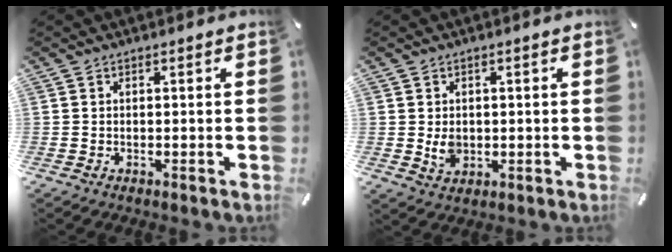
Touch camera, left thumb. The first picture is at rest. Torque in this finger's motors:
{"motor_torque": [0.79, 0.76, 0.42, -0.07, 0.00]}